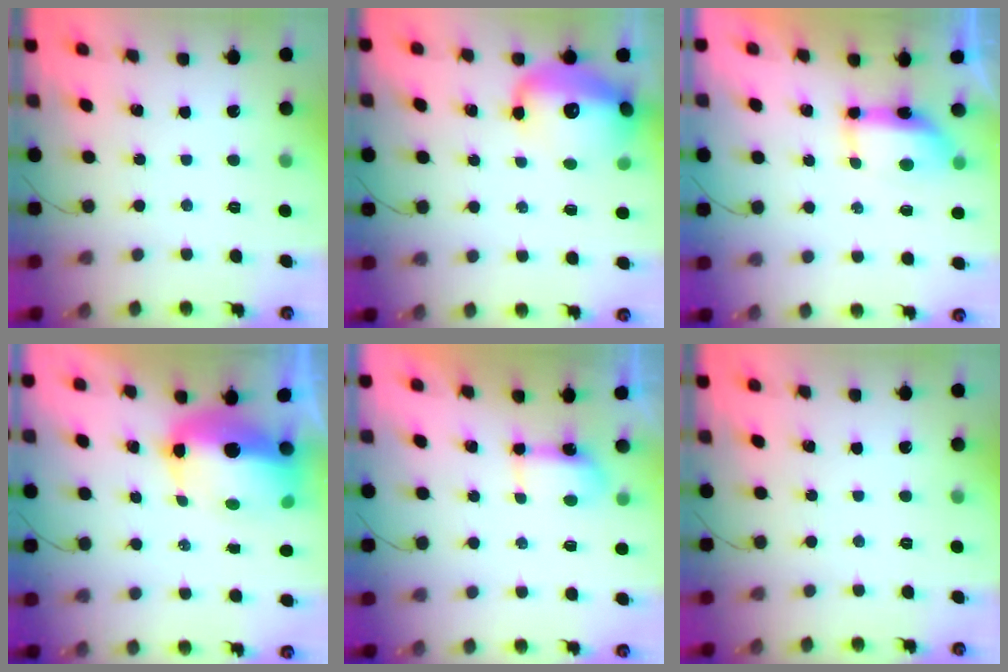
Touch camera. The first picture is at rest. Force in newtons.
{"total": 17.5, "press": 17.1, "slide": 4.0}
{"total": 12.5, "press": 9.3, "slide": 8.3}
{"total": 14.3, "press": 14.0, "slide": 2.9}
{"total": 4.2, "press": 4.1, "slide": 0.8}
{"total": 0.0}